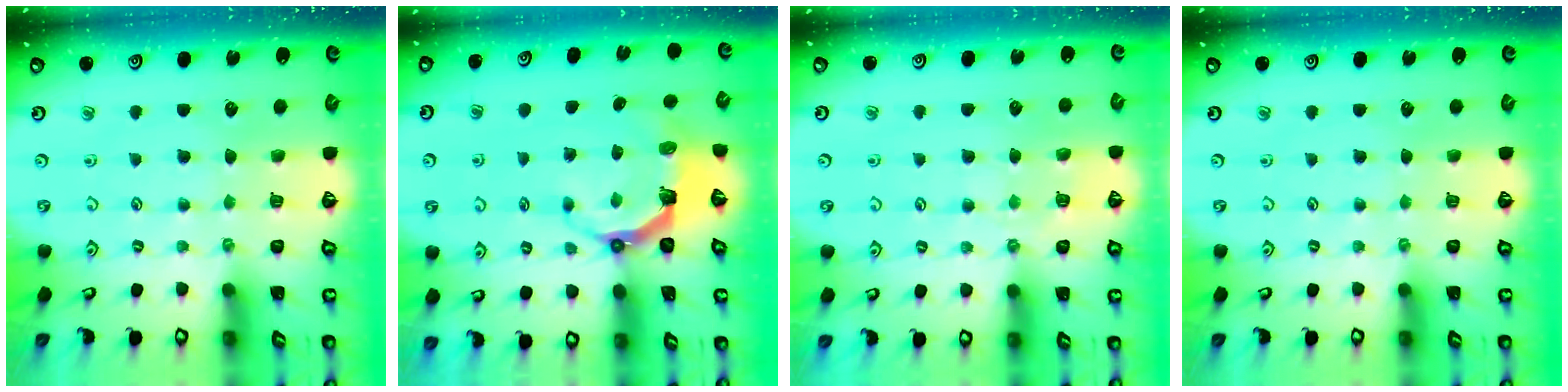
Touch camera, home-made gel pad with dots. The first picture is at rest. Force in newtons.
{"total": 6.5, "press": 4.8, "slide": 4.3}
{"total": 4.8, "press": 4.8, "slide": 0.5}
{"total": 0.0}